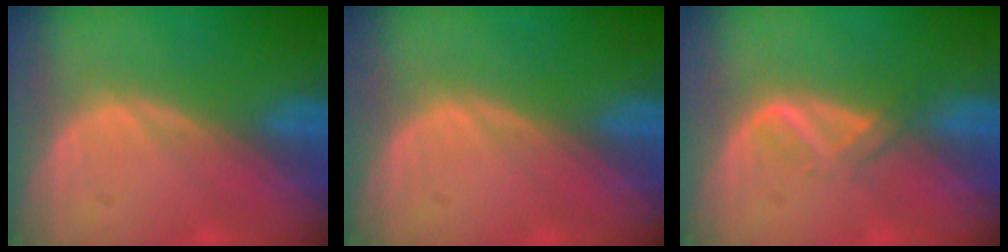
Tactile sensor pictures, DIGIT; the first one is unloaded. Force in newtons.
{"total": 0.0}
{"total": 2.1, "press": 2.1, "slide": 0.2}